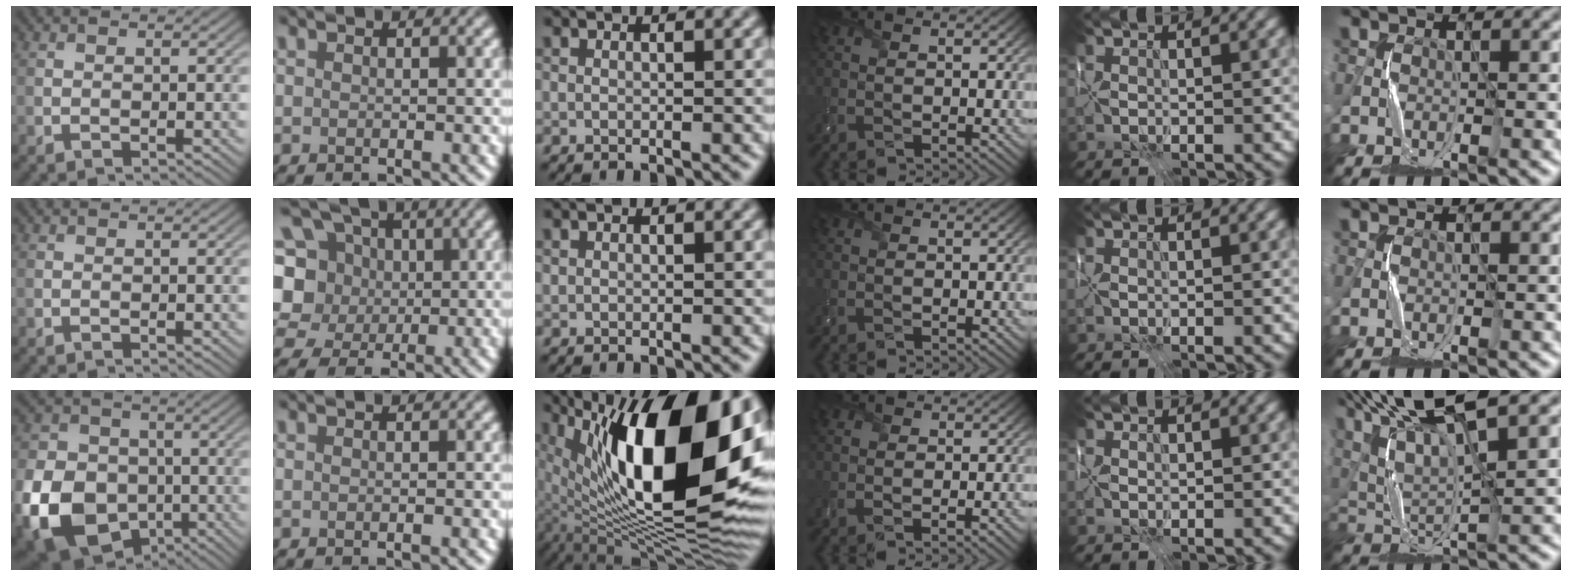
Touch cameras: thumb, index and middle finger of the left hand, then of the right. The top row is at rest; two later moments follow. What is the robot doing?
{"motion": "wrap", "object": "scarf"}